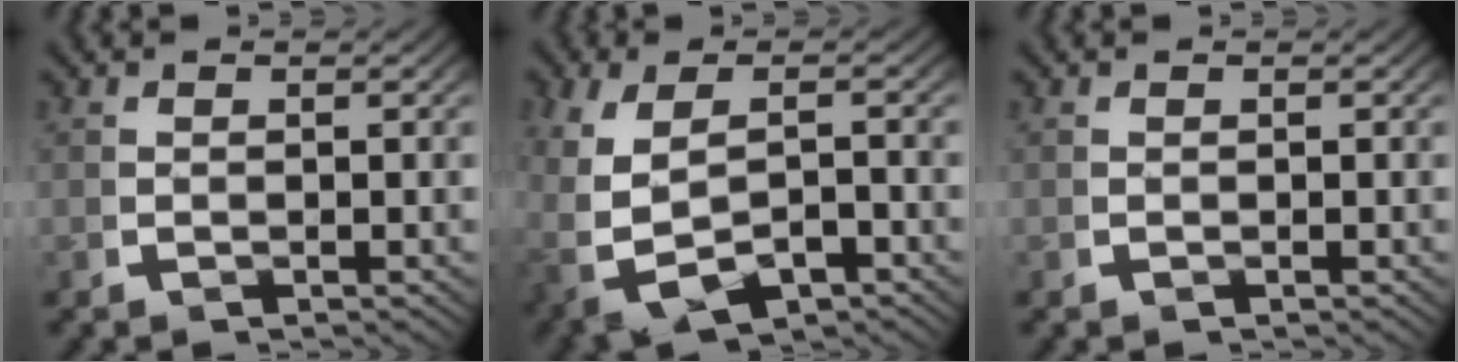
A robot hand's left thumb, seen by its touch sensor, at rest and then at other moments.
{"total": 6.7, "force": [-2.5, 4.1, 4.7], "torque": [-0.113, -0.028, -0.017]}
{"total": 0.0}